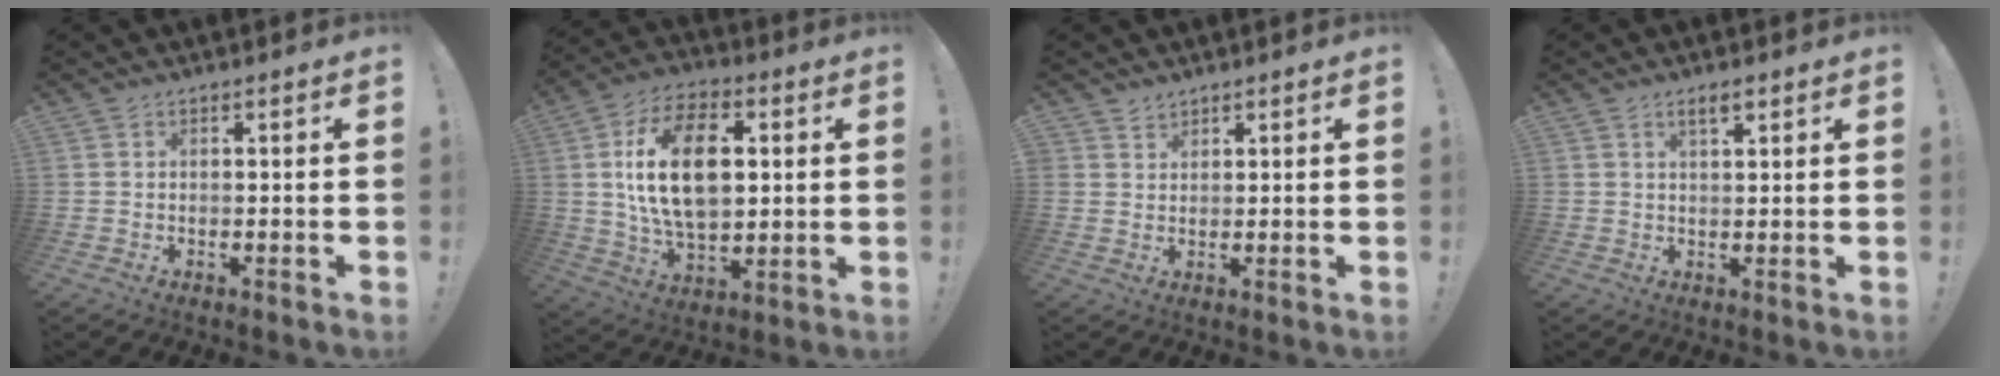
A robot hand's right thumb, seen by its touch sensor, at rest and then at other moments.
{"total": 20.7, "force": [3.2, 12.2, 16.4], "torque": [-0.289, 0.005, 0.049]}
{"total": 2.4, "force": [2.1, 1.1, 0.1], "torque": [0.009, -0.016, 0.037]}
{"total": 3.1, "force": [1.9, 1.0, 2.2], "torque": [-0.031, -0.007, 0.031]}